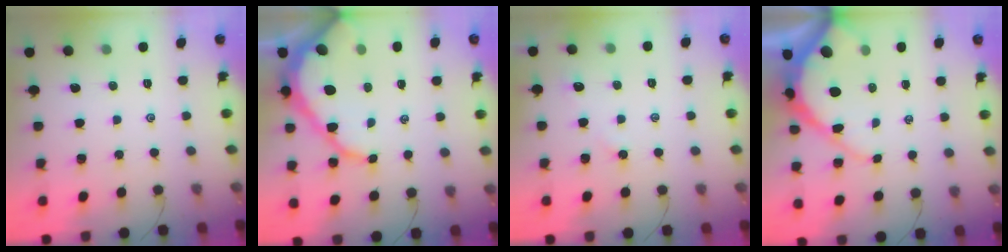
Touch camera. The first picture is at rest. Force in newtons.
{"total": 12.9, "press": 12.9, "slide": 1.4}
{"total": 2.9, "press": 2.8, "slide": 0.6}
{"total": 10.3, "press": 10.2, "slide": 1.0}